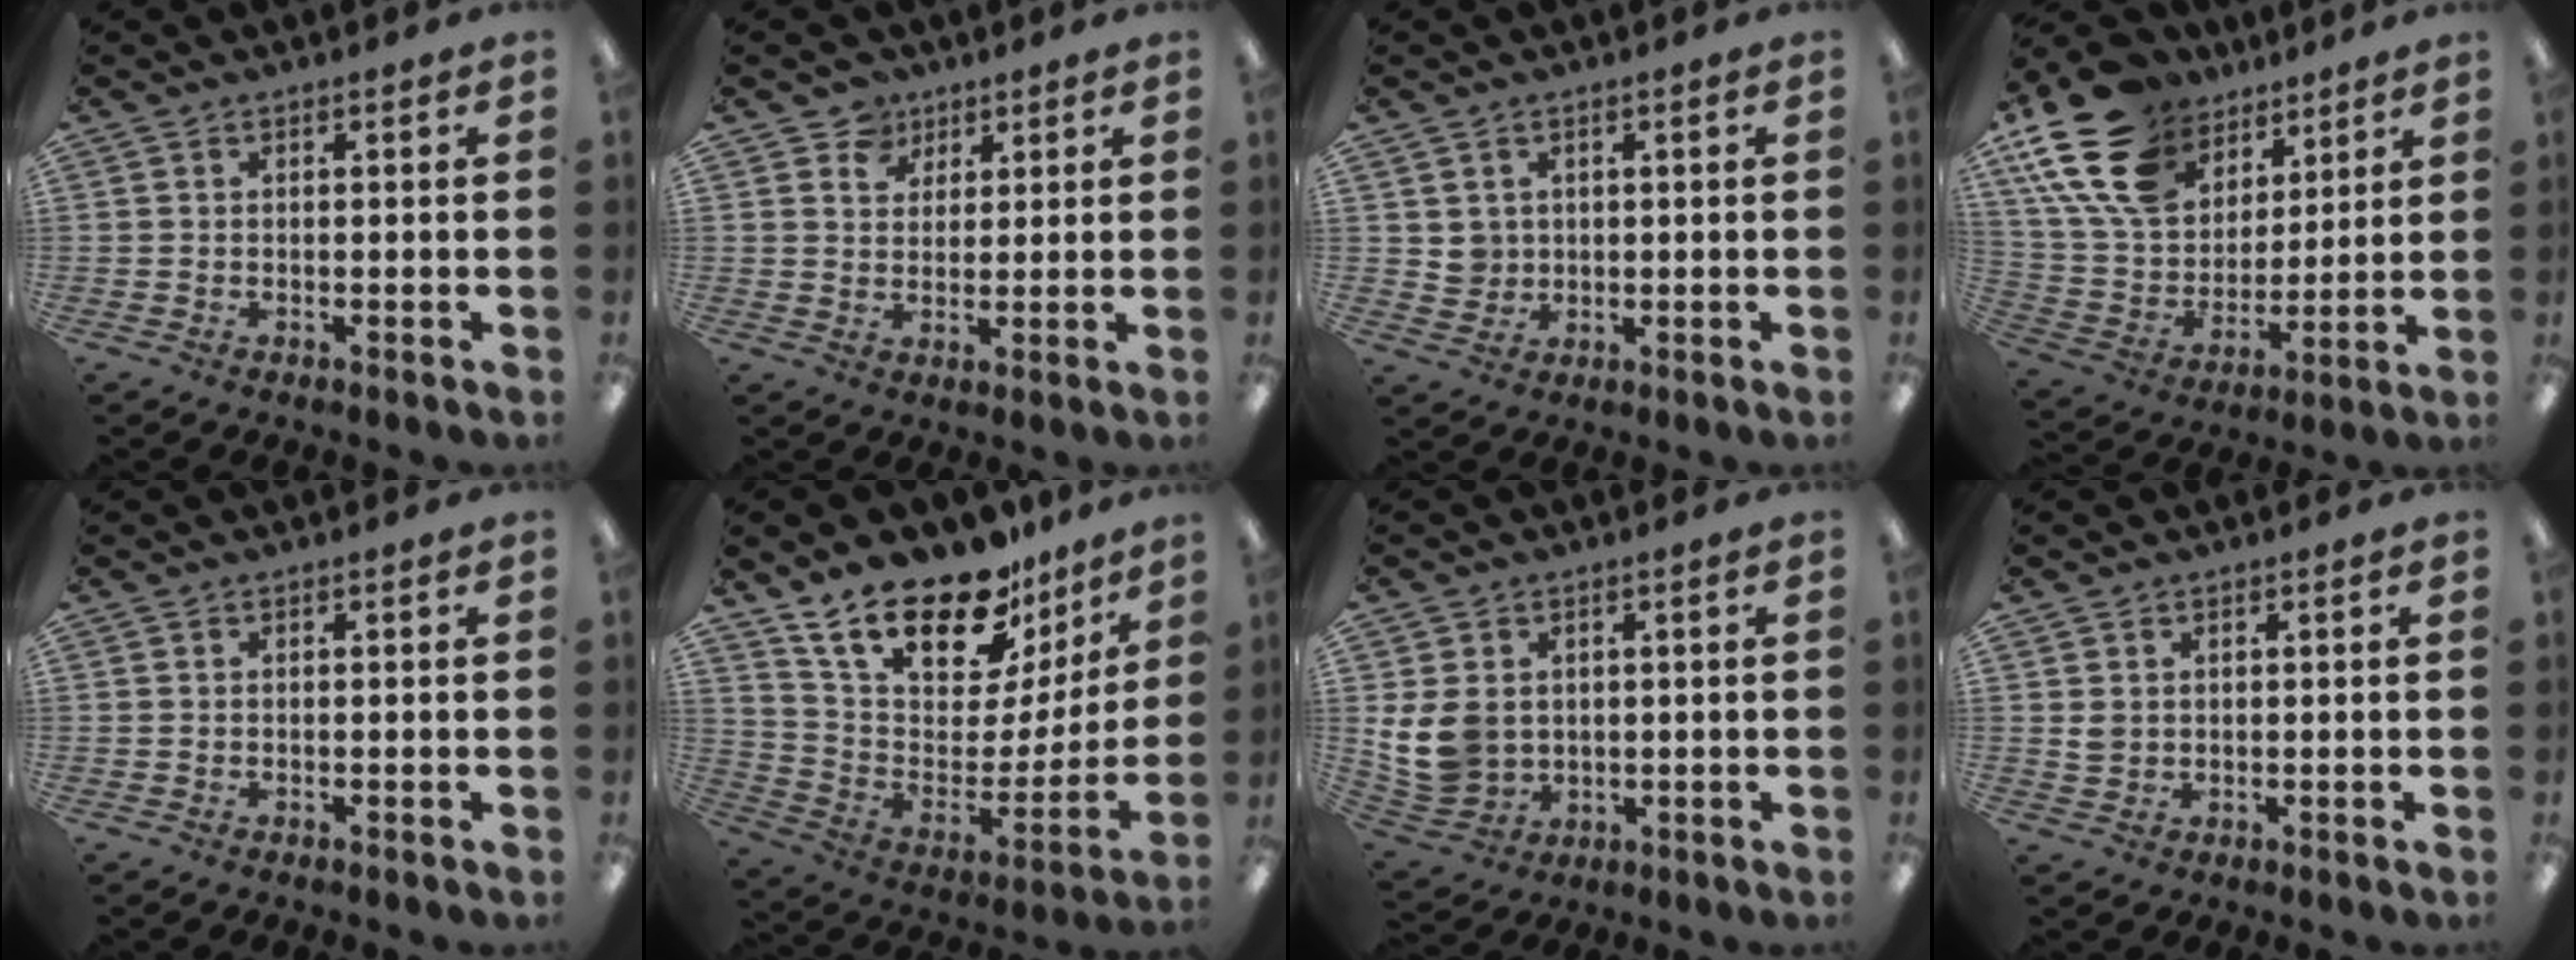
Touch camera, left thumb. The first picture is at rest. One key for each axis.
{"total": 5.4, "fx": 3.4, "fy": 4.1, "fz": 0.4, "tx": -0.012, "ty": -0.009, "tz": 0.061}
{"total": 3.6, "fx": 1.4, "fy": 3.3, "fz": 0.0, "tx": -0.003, "ty": 0.001, "tz": 0.025}
{"total": 20.7, "fx": 11.6, "fy": 13.6, "fz": 10.4, "tx": -0.221, "ty": -0.047, "tz": 0.217}
{"total": 0.0}
{"total": 22.2, "fx": 17.2, "fy": 9.3, "fz": 10.5, "tx": -0.185, "ty": -0.119, "tz": 0.306}
{"total": 9.8, "fx": 1.3, "fy": 8.2, "fz": 5.2, "tx": -0.136, "ty": 0.006, "tz": 0.027}
{"total": 2.2, "fx": 0.9, "fy": 1.8, "fz": 0.7, "tx": -0.009, "ty": -0.002, "tz": 0.015}